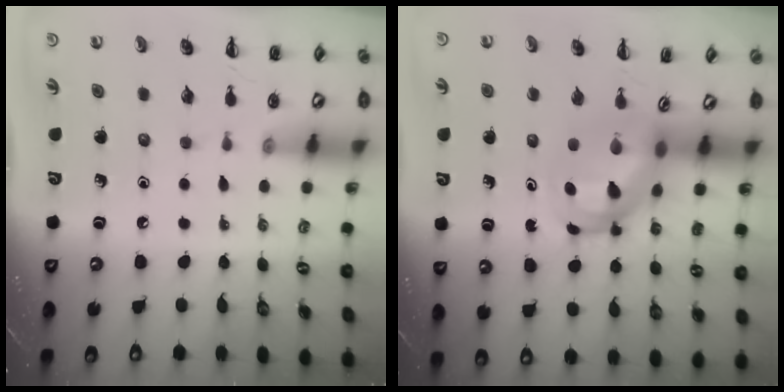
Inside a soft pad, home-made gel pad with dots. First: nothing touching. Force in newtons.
{"total": 5.0, "press": 4.8, "slide": 1.3}